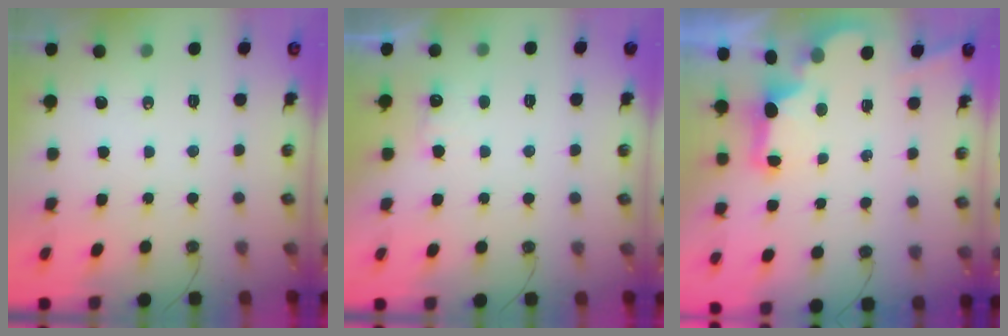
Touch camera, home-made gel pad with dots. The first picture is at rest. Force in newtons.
{"total": 6.3, "press": 6.1, "slide": 1.4}
{"total": 2.7, "press": 2.5, "slide": 0.9}